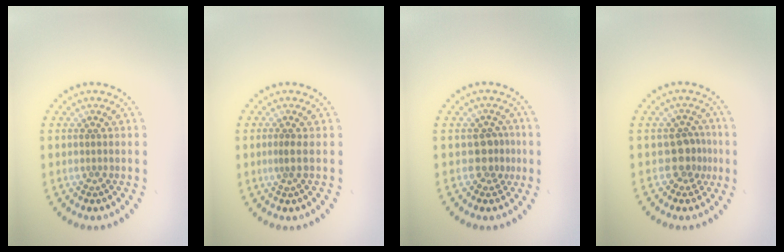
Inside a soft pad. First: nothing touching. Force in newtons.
{"total": 0.9, "press": 0.5, "slide": 0.7}
{"total": 2.1, "press": 1.7, "slide": 1.3}
{"total": 2.3, "press": 1.9, "slide": 1.3}